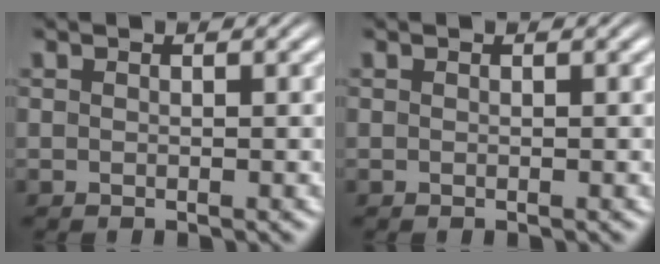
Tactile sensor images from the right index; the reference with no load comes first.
{"total": 0.0}